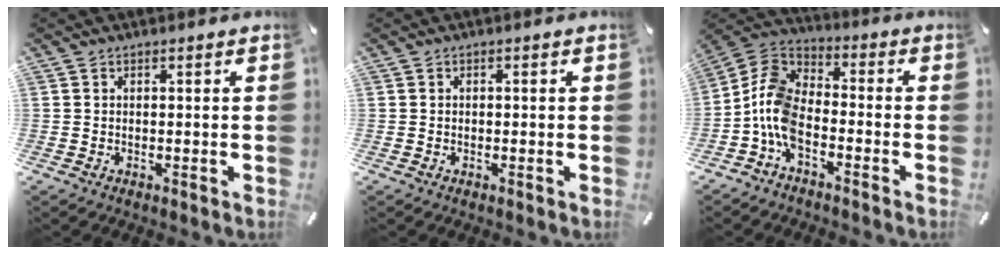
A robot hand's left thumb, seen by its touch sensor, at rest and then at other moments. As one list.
[{"total": 0.5, "force": [-0.1, 0.3, 0.4], "torque": [-0.007, 0.000, -0.003]}, {"total": 10.1, "force": [-5.0, 6.3, 6.1], "torque": [-0.151, 0.010, -0.101]}]